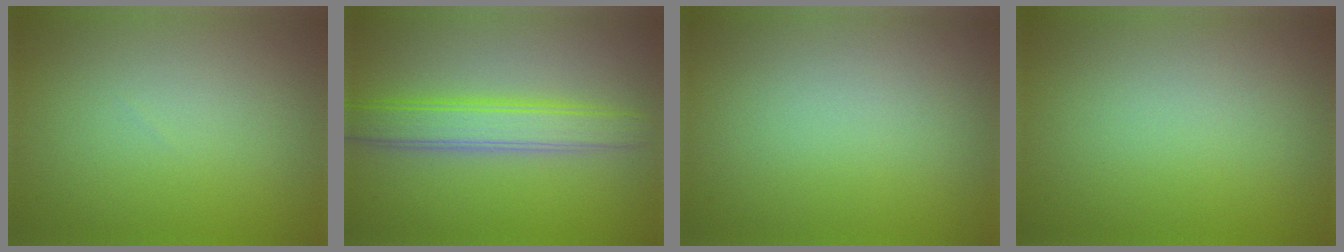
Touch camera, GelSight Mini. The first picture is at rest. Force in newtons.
{"total": 4.2, "press": 4.2, "slide": 0.2}
{"total": 0.0}
{"total": 0.0}